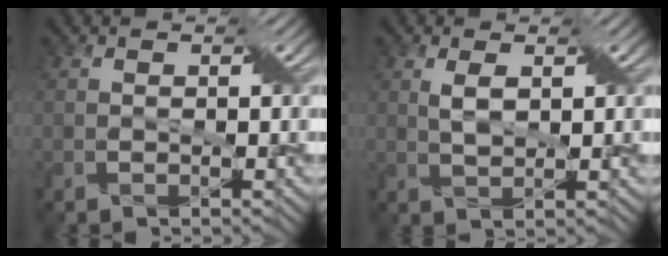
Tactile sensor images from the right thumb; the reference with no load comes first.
{"total": 2.5, "force": [0.9, 1.0, 2.1], "torque": [-0.052, 0.002, 0.020]}